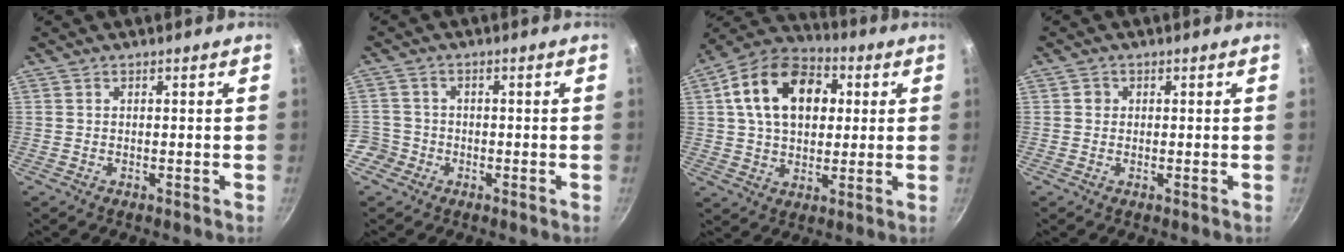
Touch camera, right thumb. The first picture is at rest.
{"total": 4.8, "force": [-2.2, 4.2, 0.7], "torque": [0.002, 0.033, -0.041]}
{"total": 17.8, "force": [4.2, 12.2, 12.2], "torque": [-0.176, 0.020, 0.055]}
{"total": 1.3, "force": [0.1, 1.3, 0.4], "torque": [-0.001, 0.002, -0.001]}